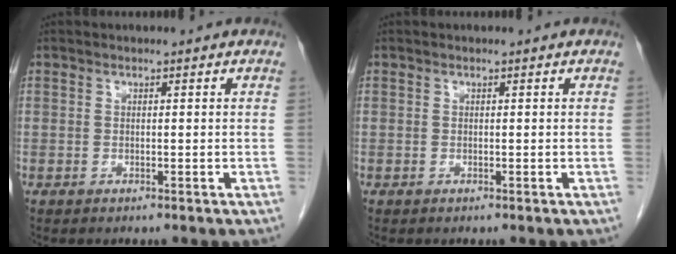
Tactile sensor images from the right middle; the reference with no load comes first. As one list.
[{"total": 0.0}]